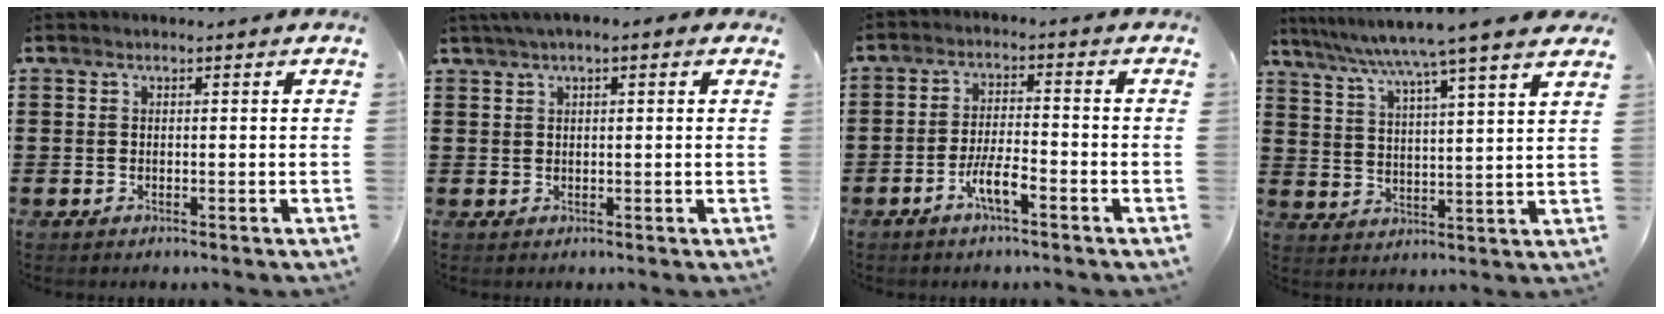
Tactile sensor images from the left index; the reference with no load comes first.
{"total": 2.3, "force": [1.1, 0.6, 1.9], "torque": [-0.037, 0.006, 0.019]}
{"total": 5.1, "force": [-2.7, 1.1, 4.2], "torque": [-0.090, 0.000, -0.055]}
{"total": 6.9, "force": [5.8, -1.4, 3.4], "torque": [-0.088, -0.038, 0.092]}